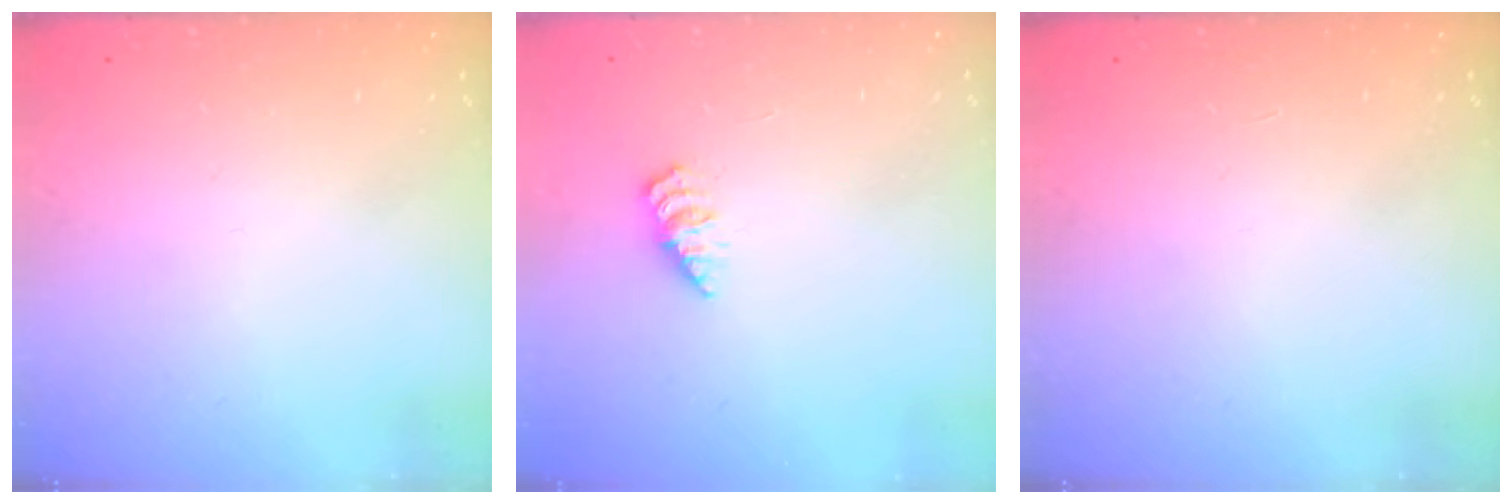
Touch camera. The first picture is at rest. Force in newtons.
{"total": 1.6, "press": 1.6, "slide": 0.3}
{"total": 0.0}